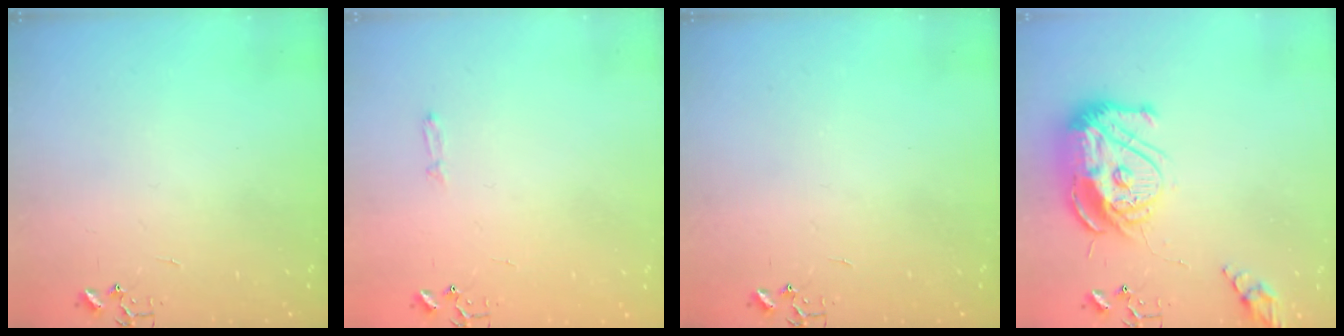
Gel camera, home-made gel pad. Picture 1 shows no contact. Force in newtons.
{"total": 2.8, "press": 2.8, "slide": 0.4}
{"total": 0.0}
{"total": 19.6, "press": 19.5, "slide": 2.1}